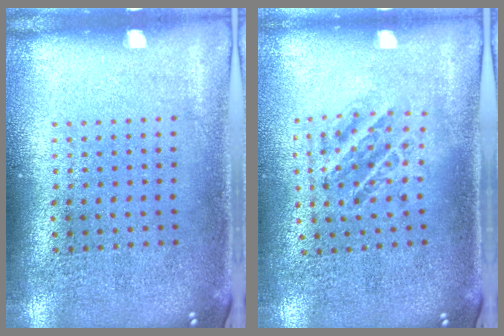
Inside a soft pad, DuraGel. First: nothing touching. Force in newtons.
{"total": 1.0, "press": 1.0, "slide": 0.1}